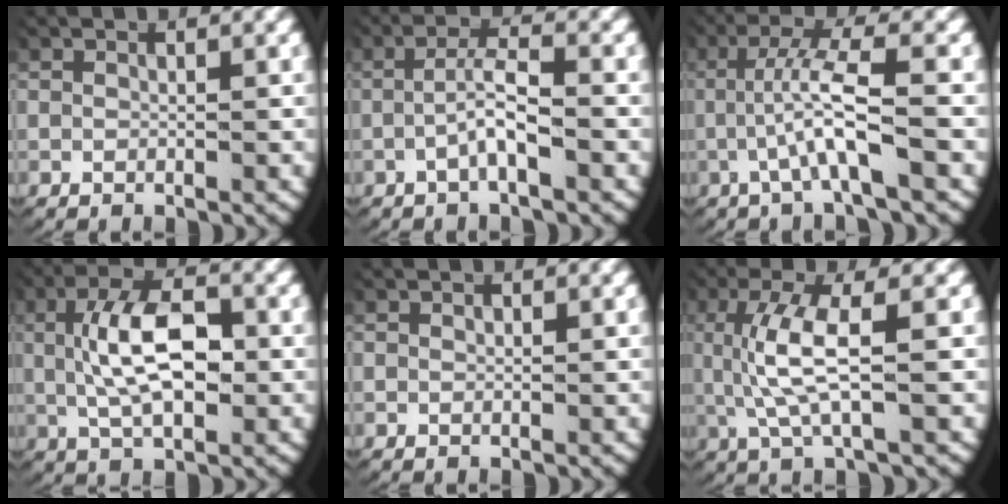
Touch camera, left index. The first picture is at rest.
{"total": 3.1, "force": [-1.3, 0.7, 2.7], "torque": [-0.054, 0.003, -0.024]}
{"total": 4.7, "force": [-0.1, 1.0, 4.6], "torque": [-0.088, 0.007, -0.007]}
{"total": 6.5, "force": [0.3, 3.0, 5.8], "torque": [-0.109, 0.003, 0.003]}
{"total": 0.0}
{"total": 5.3, "force": [0.3, 1.4, 5.1], "torque": [-0.116, -0.001, 0.012]}